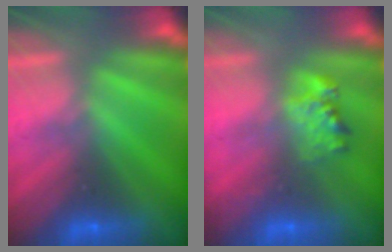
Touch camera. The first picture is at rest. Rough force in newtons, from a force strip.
{"total": 2.3}